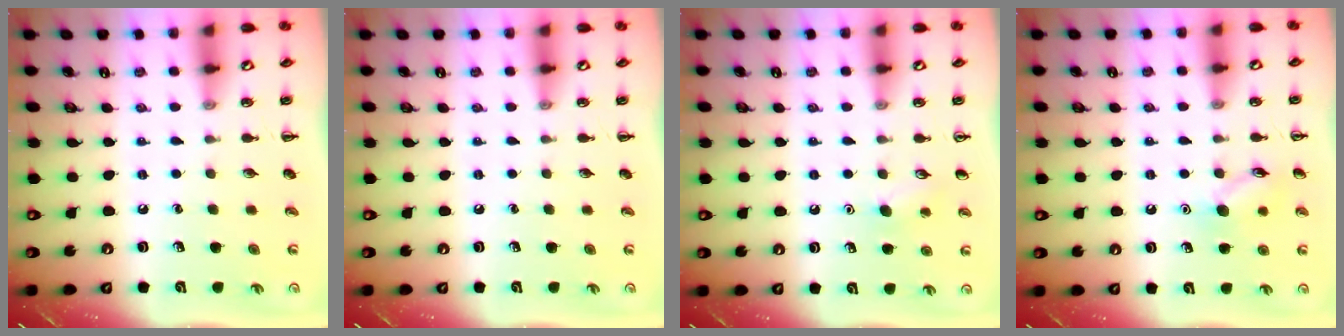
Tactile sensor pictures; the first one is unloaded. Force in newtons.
{"total": 0.0}
{"total": 7.4, "press": 7.1, "slide": 2.0}
{"total": 8.7, "press": 8.7, "slide": 0.5}